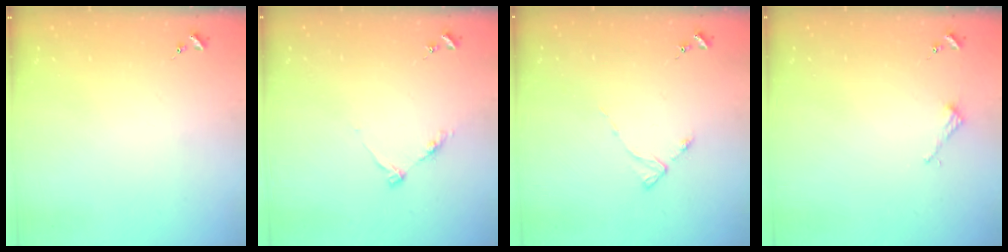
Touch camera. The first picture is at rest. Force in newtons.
{"total": 5.1, "press": 5.0, "slide": 0.8}
{"total": 2.9, "press": 2.8, "slide": 0.4}
{"total": 2.2, "press": 2.2, "slide": 0.2}